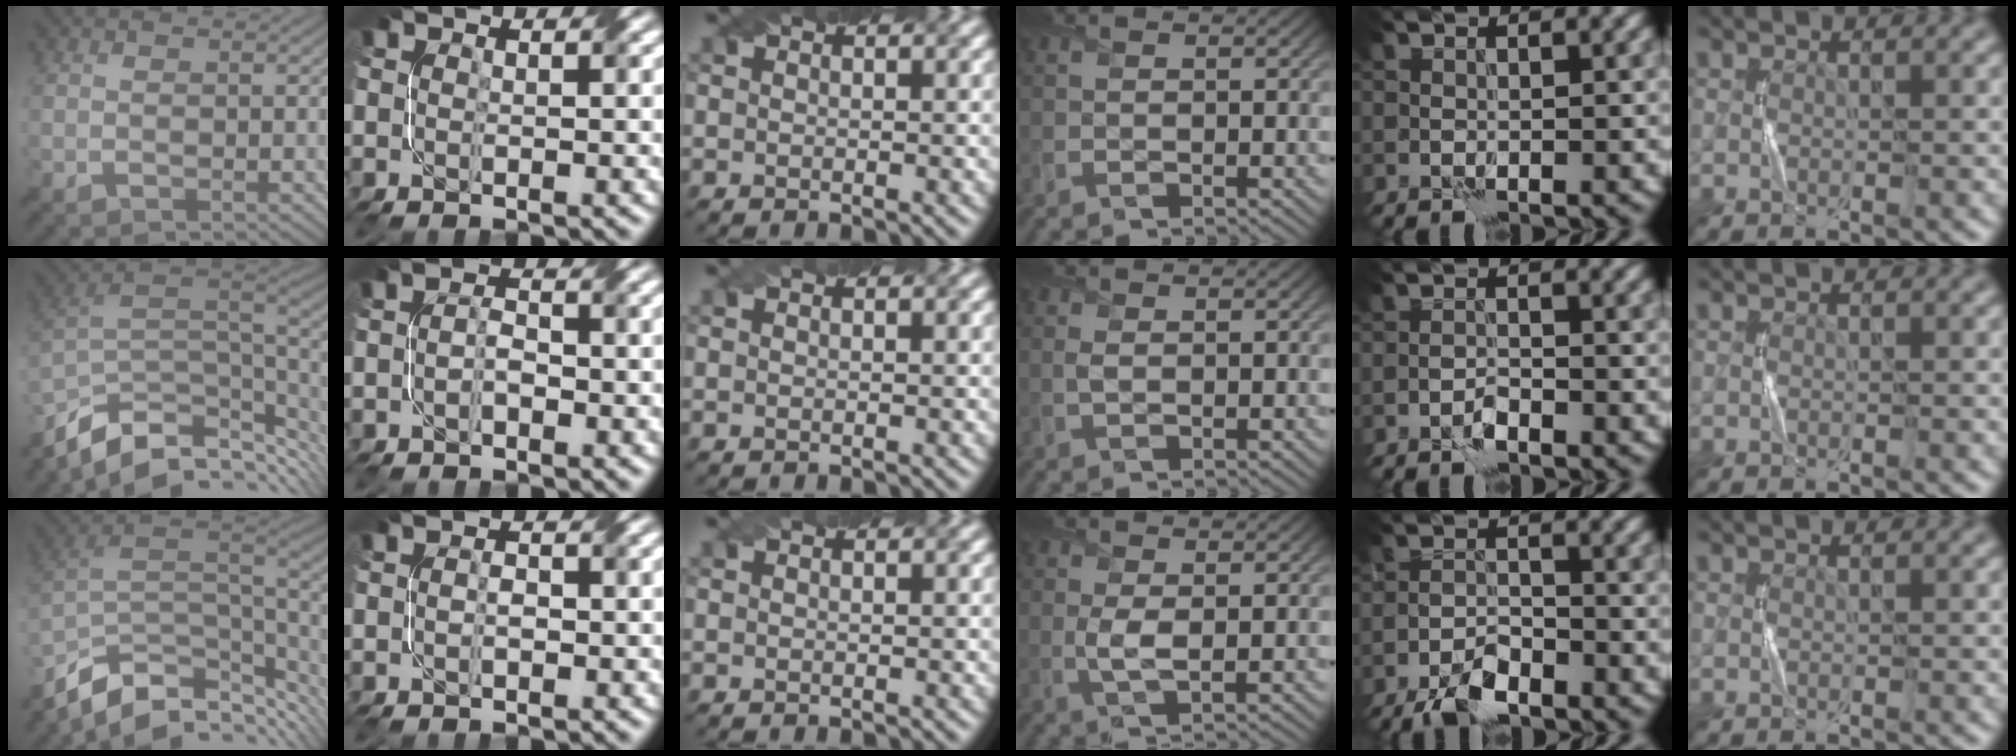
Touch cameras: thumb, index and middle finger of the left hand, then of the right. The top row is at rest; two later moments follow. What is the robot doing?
{"motion": "twist", "object": "screw"}